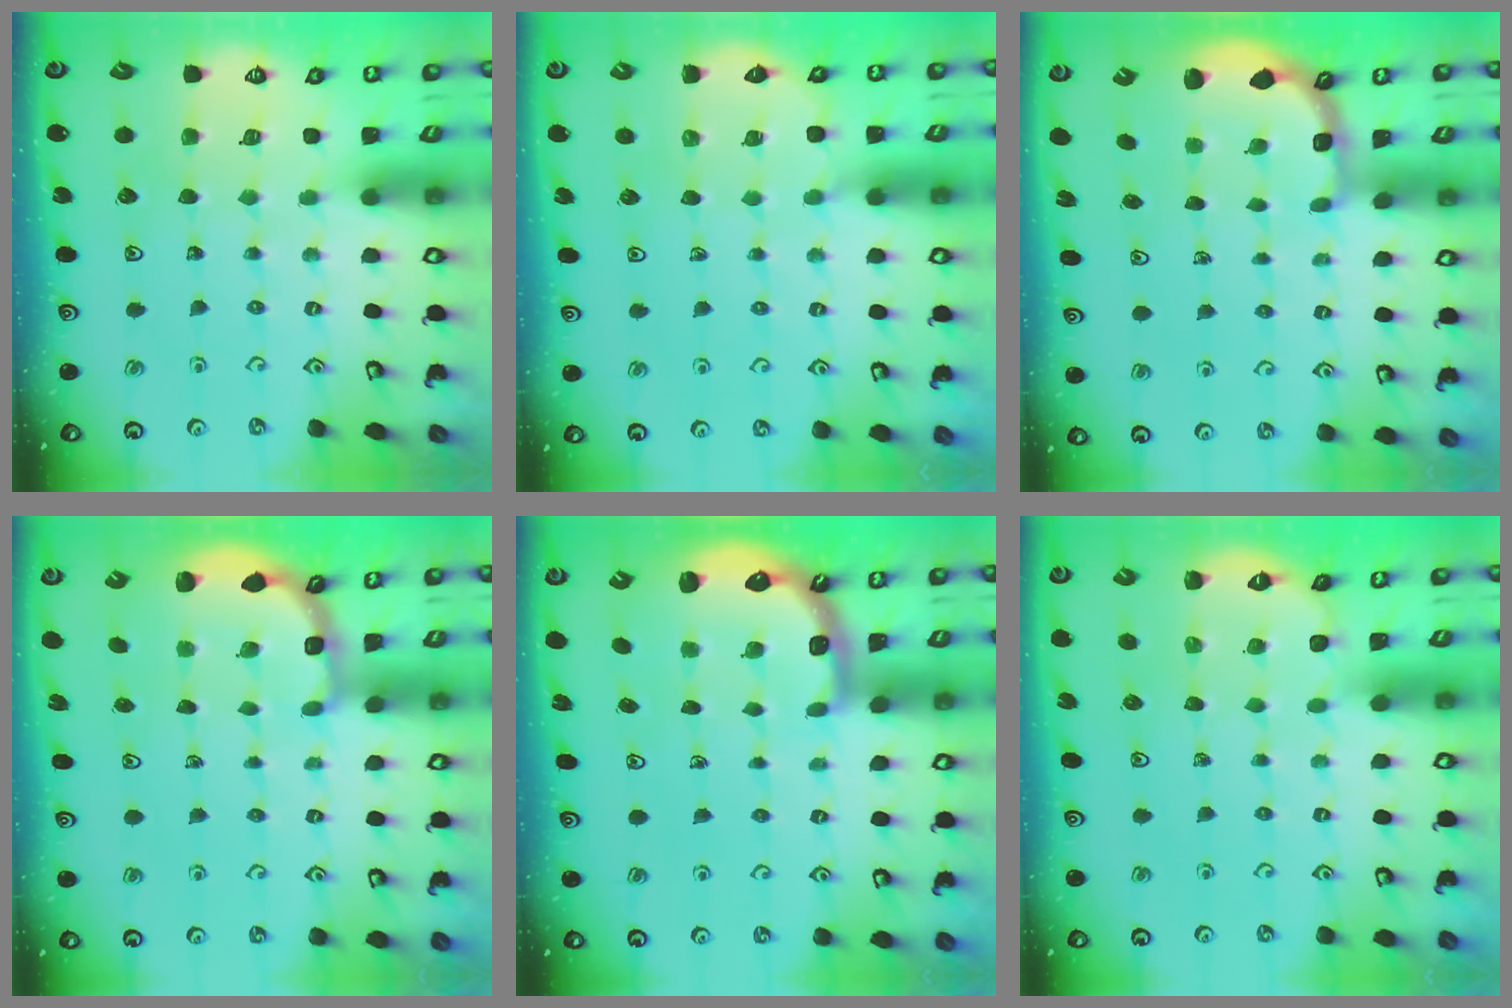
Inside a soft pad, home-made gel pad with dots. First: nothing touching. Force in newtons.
{"total": 4.1, "press": 4.0, "slide": 0.7}
{"total": 2.9, "press": 1.9, "slide": 2.2}
{"total": 2.9, "press": 2.5, "slide": 1.4}
{"total": 2.6, "press": 2.4, "slide": 1.1}
{"total": 1.5, "press": 1.0, "slide": 1.1}